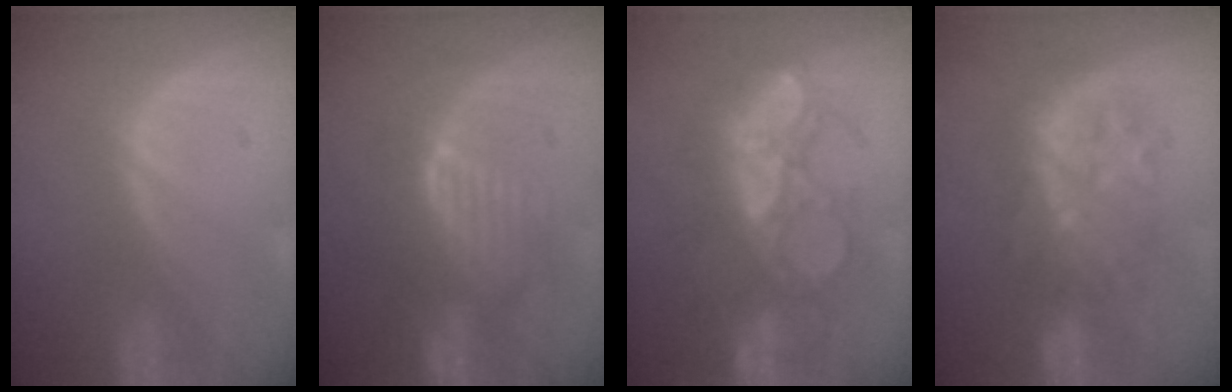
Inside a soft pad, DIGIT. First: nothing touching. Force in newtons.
{"total": 8.0, "press": 8.0, "slide": 0.7}
{"total": 9.6, "press": 9.0, "slide": 3.2}
{"total": 7.9, "press": 7.4, "slide": 2.7}